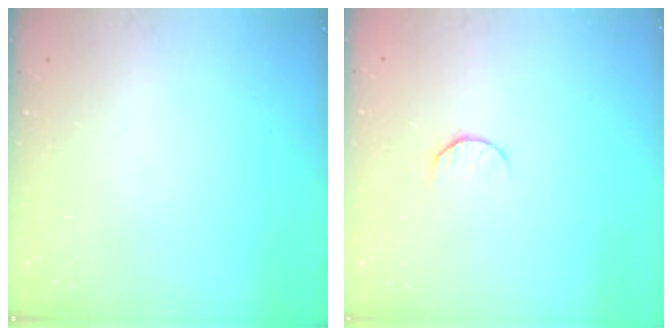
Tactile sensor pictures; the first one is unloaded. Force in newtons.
{"total": 6.3, "press": 6.2, "slide": 0.6}